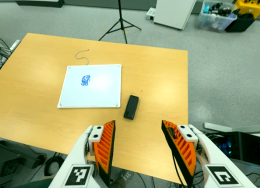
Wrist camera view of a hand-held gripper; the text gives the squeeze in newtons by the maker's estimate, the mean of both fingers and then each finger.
{"total": 0.0}